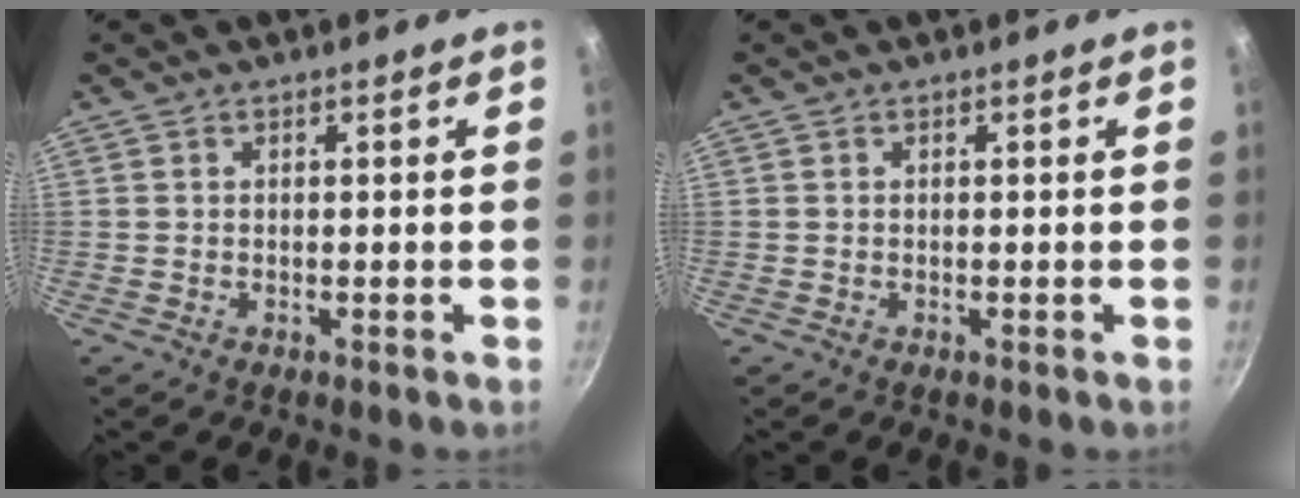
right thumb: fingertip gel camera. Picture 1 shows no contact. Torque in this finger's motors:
{"motor_torque": [-0.33, 0.04, -0.22, 0.03, 0.00]}